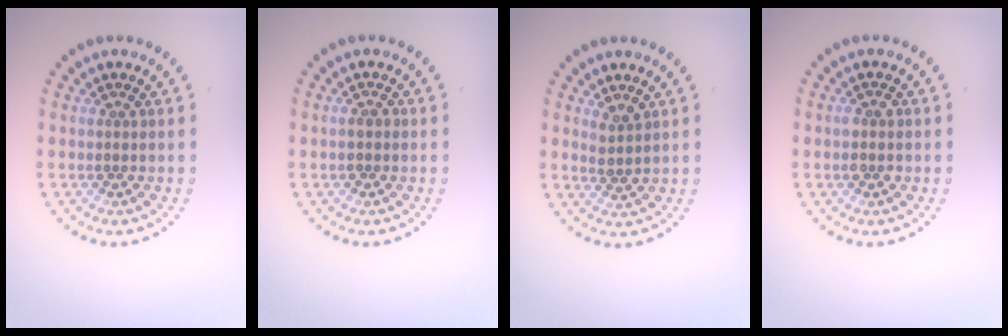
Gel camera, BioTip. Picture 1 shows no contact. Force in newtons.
{"total": 1.0, "press": 1.0, "slide": 0.1}
{"total": 1.6, "press": 1.2, "slide": 1.1}
{"total": 1.2, "press": 1.2, "slide": 0.2}